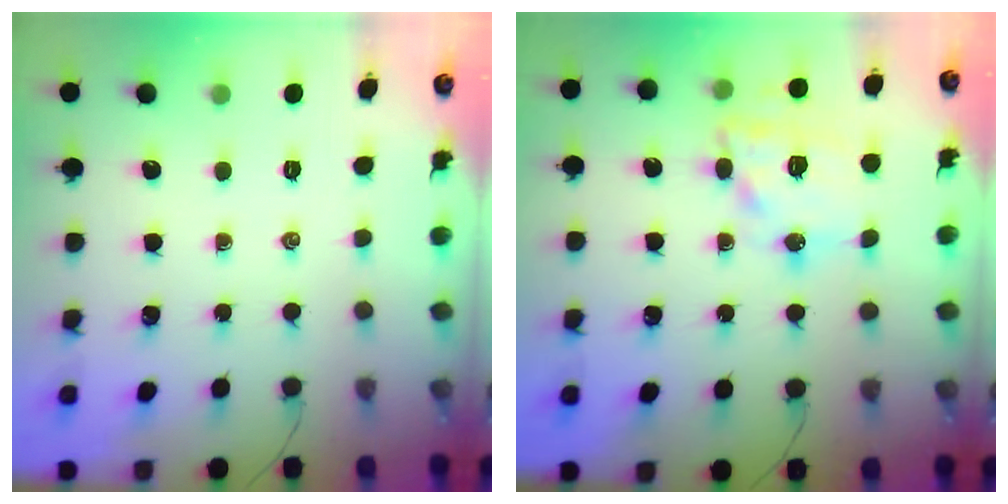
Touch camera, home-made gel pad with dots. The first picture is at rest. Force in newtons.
{"total": 15.3, "press": 15.2, "slide": 2.1}